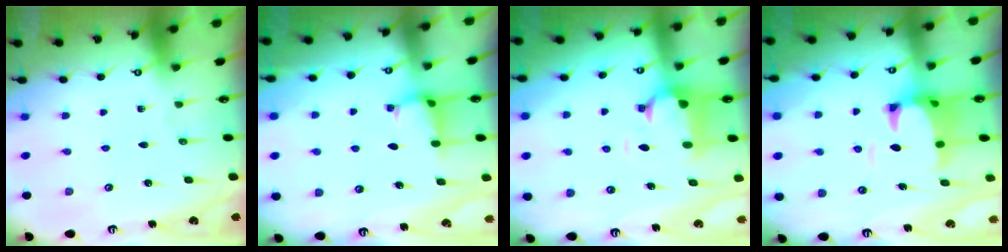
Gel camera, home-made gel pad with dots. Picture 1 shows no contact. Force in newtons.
{"total": 2.5, "press": 2.5, "slide": 0.4}
{"total": 1.4, "press": 0.7, "slide": 1.2}
{"total": 2.6, "press": 2.4, "slide": 1.1}